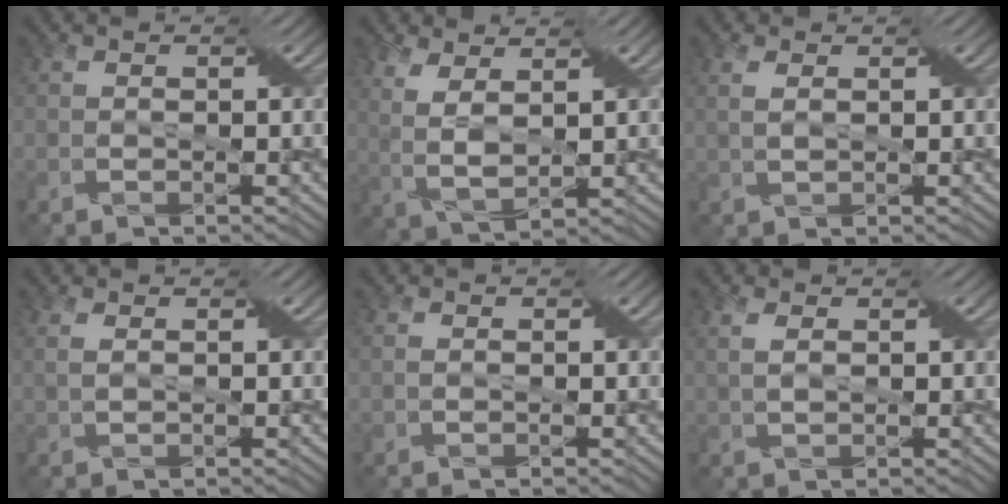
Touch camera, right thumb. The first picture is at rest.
{"total": 5.2, "force": [2.4, 1.9, 4.2], "torque": [-0.106, 0.002, 0.050]}
{"total": 1.8, "force": [0.7, 0.7, 1.5], "torque": [-0.040, 0.004, 0.018]}
{"total": 1.6, "force": [0.6, 0.6, 1.3], "torque": [-0.034, 0.003, 0.016]}
{"total": 1.1, "force": [0.2, 0.8, 0.8], "torque": [-0.018, 0.004, 0.005]}
{"total": 2.2, "force": [0.8, 0.9, 1.8], "torque": [-0.047, 0.006, 0.018]}